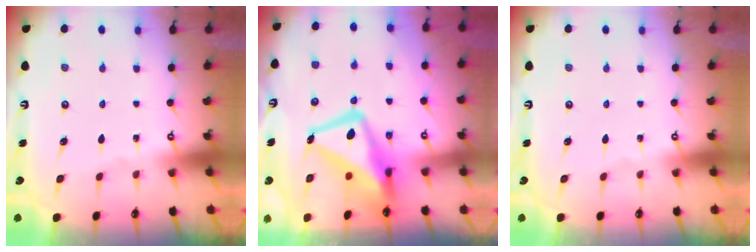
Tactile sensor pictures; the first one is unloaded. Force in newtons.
{"total": 16.5, "press": 16.4, "slide": 1.7}
{"total": 0.0}